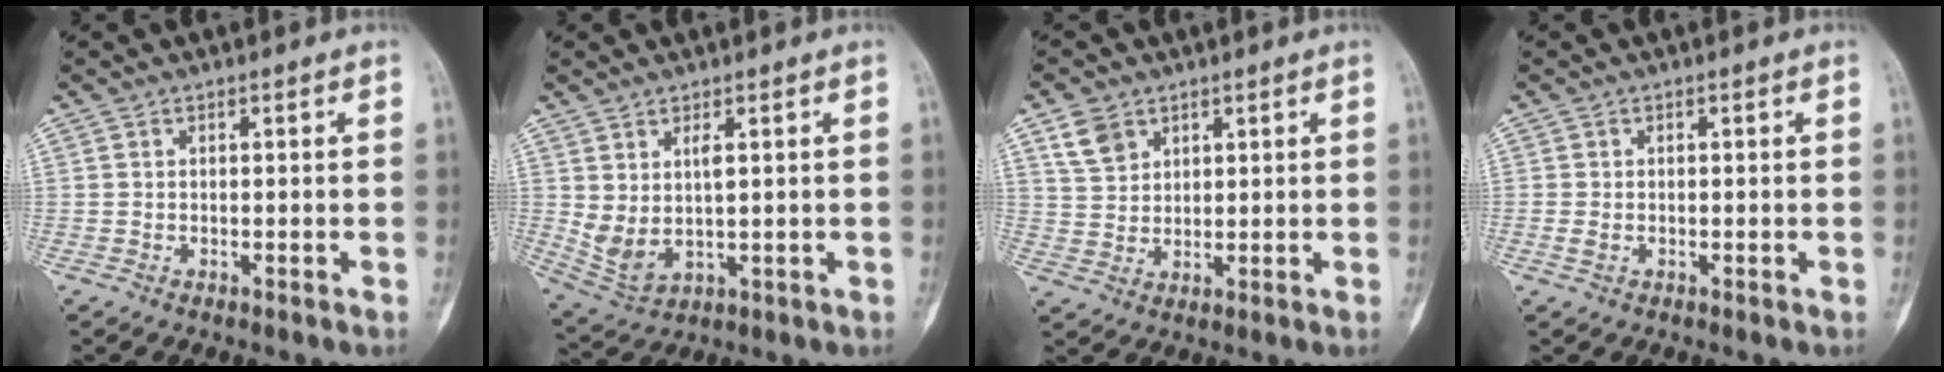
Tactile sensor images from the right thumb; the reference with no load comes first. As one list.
[{"total": 6.8, "force": [1.4, 3.1, 6.0], "torque": [-0.121, -0.009, 0.046]}, {"total": 5.6, "force": [3.2, 4.0, 2.2], "torque": [-0.027, -0.011, 0.068]}, {"total": 1.1, "force": [-0.3, 0.8, 0.8], "torque": [-0.019, 0.000, -0.007]}]